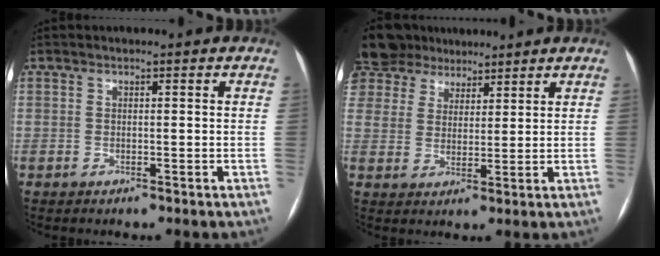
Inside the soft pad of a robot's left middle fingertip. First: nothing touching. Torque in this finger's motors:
{"motor_torque": [1.18, -0.96, 1.06, 0.21]}